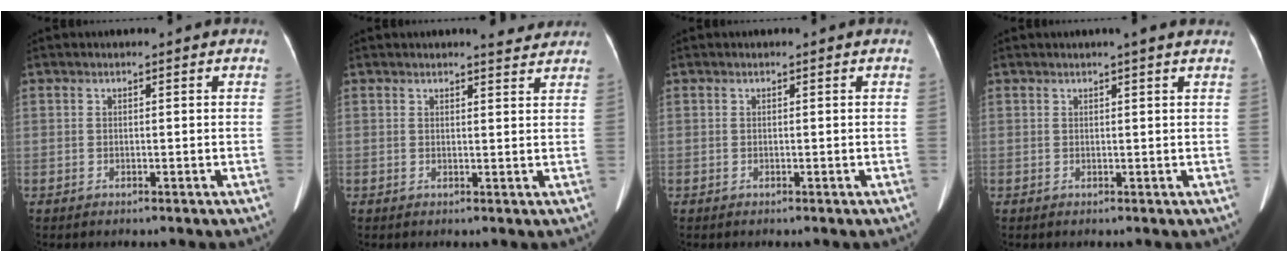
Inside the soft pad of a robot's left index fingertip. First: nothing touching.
{"total": 3.2, "force": [3.1, 0.6, 0.8], "torque": [-0.013, -0.003, 0.030]}
{"total": 0.0}
{"total": 3.6, "force": [3.1, -0.2, 1.9], "torque": [-0.024, 0.010, 0.031]}